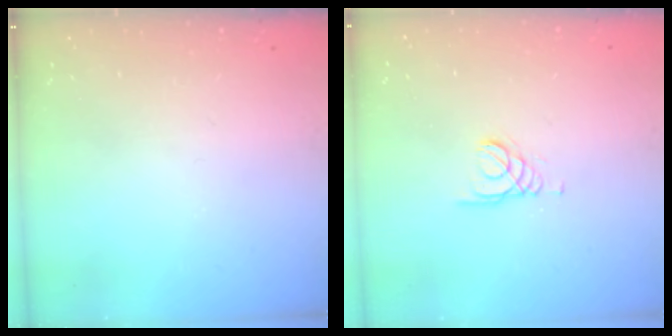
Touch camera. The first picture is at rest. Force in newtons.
{"total": 1.6, "press": 1.6, "slide": 0.0}